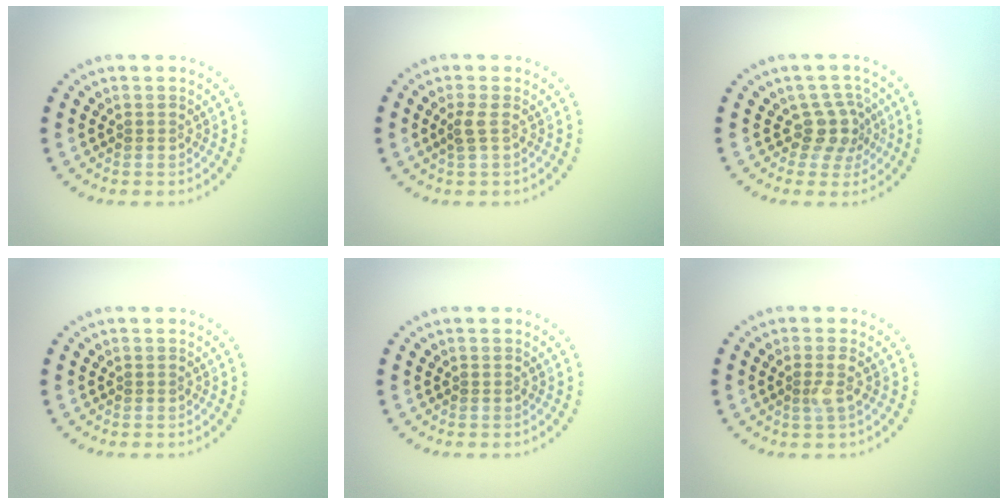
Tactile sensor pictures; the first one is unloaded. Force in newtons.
{"total": 1.2, "press": 0.9, "slide": 0.7}
{"total": 2.7, "press": 2.0, "slide": 1.8}
{"total": 0.0}
{"total": 0.0}
{"total": 1.5, "press": 1.3, "slide": 0.8}